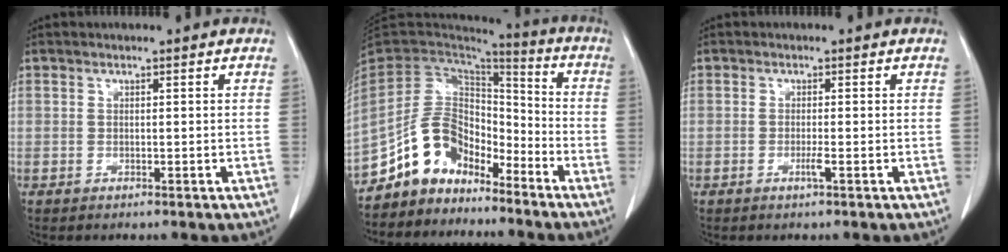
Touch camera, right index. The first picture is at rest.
{"total": 11.2, "force": [-8.6, 6.2, 3.7], "torque": [-0.071, 0.051, -0.162]}
{"total": 1.3, "force": [-0.6, -0.2, 1.1], "torque": [-0.027, -0.002, -0.008]}